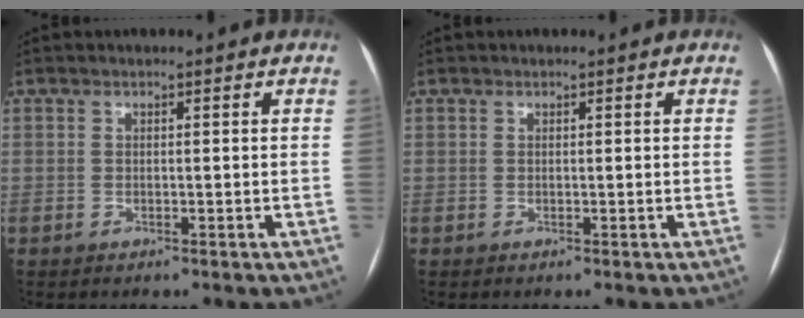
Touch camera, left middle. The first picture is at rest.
{"total": 0.0}